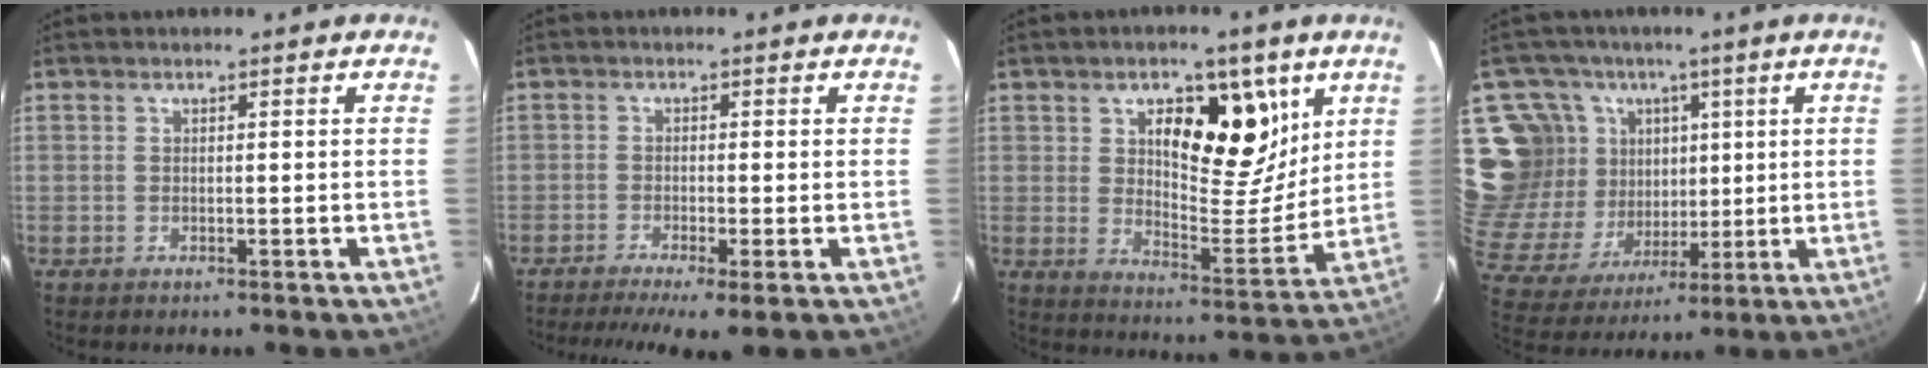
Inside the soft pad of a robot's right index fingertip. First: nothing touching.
{"total": 7.3, "force": [-4.7, 0.8, 5.5], "torque": [-0.093, -0.012, -0.079]}
{"total": 13.5, "force": [5.9, 5.8, 10.7], "torque": [-0.147, 0.002, 0.098]}
{"total": 23.7, "force": [7.3, 19.3, 11.7], "torque": [-0.290, 0.073, 0.161]}